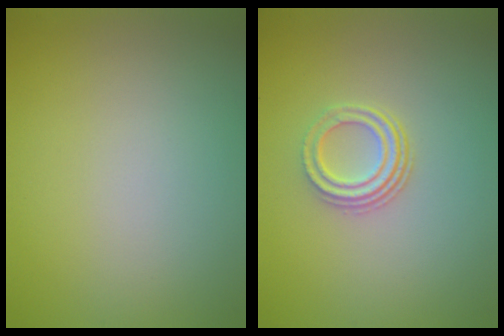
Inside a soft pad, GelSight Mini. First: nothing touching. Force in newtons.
{"total": 3.0, "press": 2.2, "slide": 2.1}